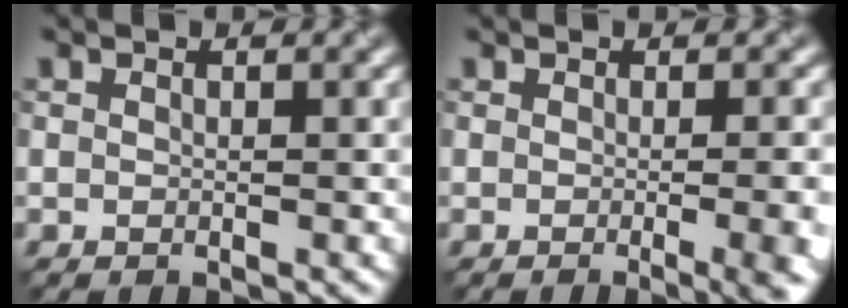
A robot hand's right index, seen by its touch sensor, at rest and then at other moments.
{"total": 9.7, "force": [-1.5, 4.5, 8.4], "torque": [-0.022, 0.010, -0.009]}